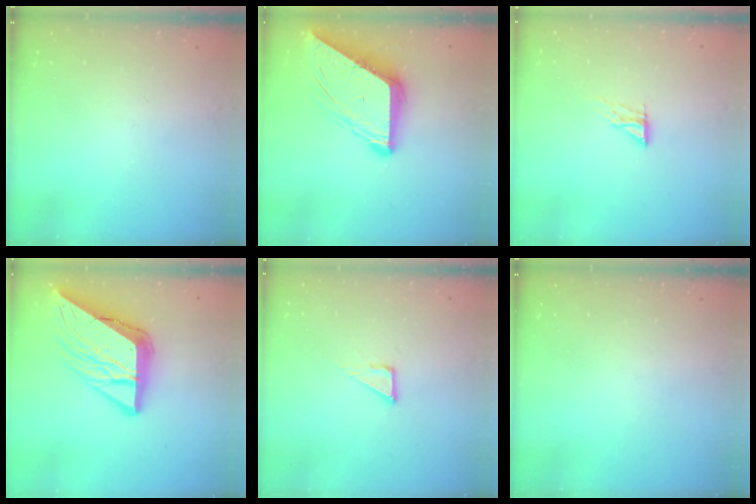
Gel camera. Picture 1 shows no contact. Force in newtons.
{"total": 10.3, "press": 10.3, "slide": 1.1}
{"total": 6.3, "press": 6.3, "slide": 0.6}
{"total": 17.8, "press": 17.7, "slide": 2.2}
{"total": 3.6, "press": 3.6, "slide": 0.3}
{"total": 0.0}